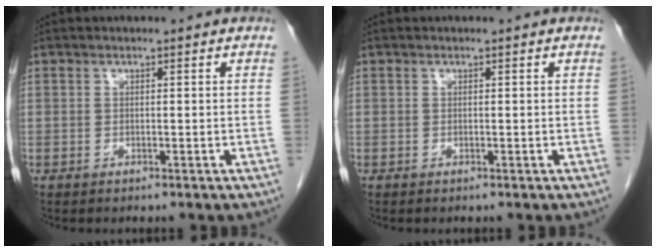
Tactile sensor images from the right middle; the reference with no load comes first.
{"total": 0.0}